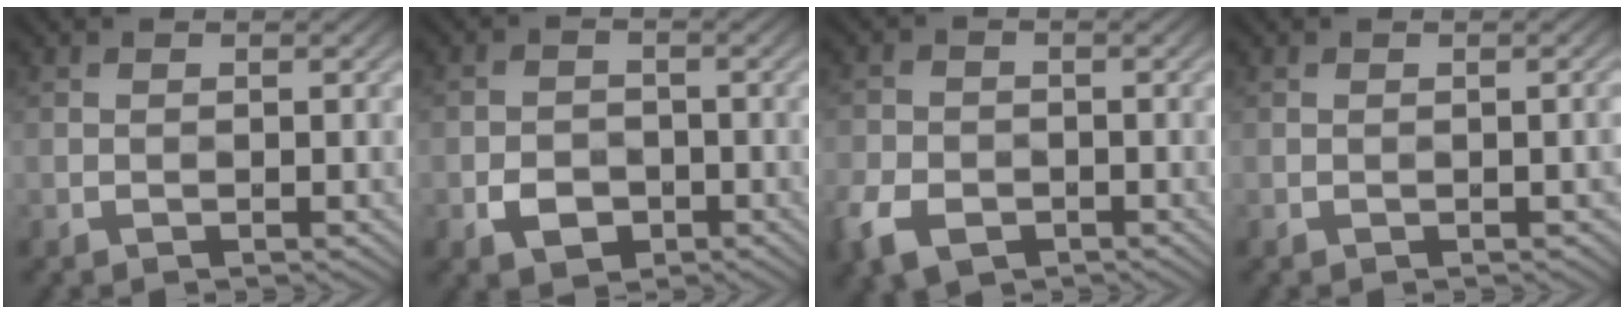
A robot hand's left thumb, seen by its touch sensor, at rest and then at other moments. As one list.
[{"total": 3.2, "force": [0.0, 2.6, 1.8], "torque": [-0.031, 0.000, -0.006]}, {"total": 6.0, "force": [-2.5, 4.2, 3.5], "torque": [-0.077, -0.017, -0.052]}, {"total": 1.7, "force": [-1.4, 0.6, 0.6], "torque": [-0.008, 0.010, -0.011]}]